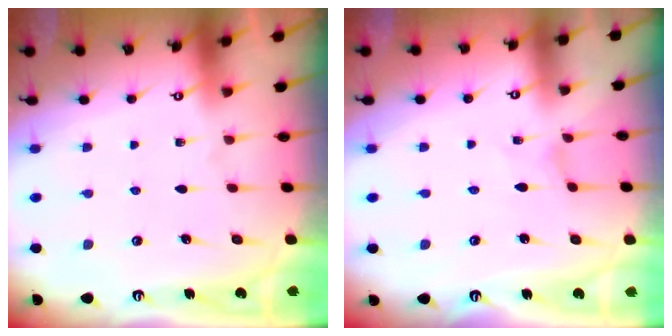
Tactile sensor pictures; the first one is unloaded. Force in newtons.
{"total": 0.0}